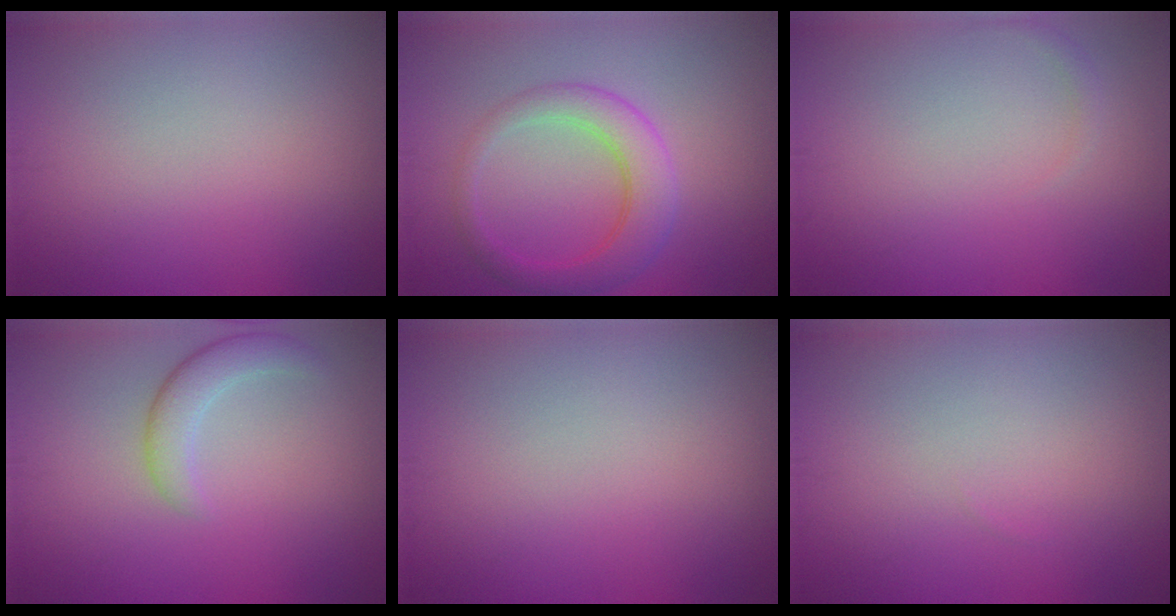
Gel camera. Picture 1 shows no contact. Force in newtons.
{"total": 4.3, "press": 4.3, "slide": 0.1}
{"total": 0.6, "press": 0.6, "slide": 0.0}
{"total": 2.8, "press": 2.7, "slide": 0.3}
{"total": 0.0}
{"total": 0.0}